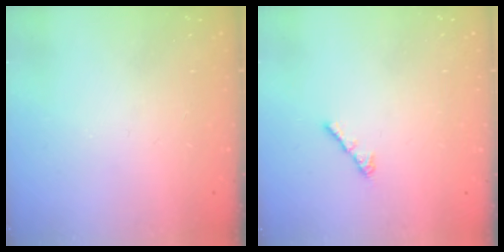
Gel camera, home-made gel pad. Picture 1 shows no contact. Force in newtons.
{"total": 3.1, "press": 3.0, "slide": 0.7}